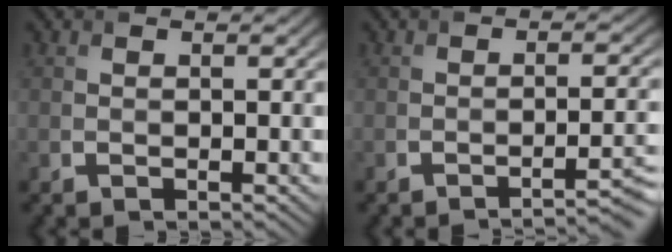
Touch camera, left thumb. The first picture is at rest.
{"total": 3.6, "force": [-2.4, 0.7, 2.6], "torque": [-0.027, 0.008, -0.043]}